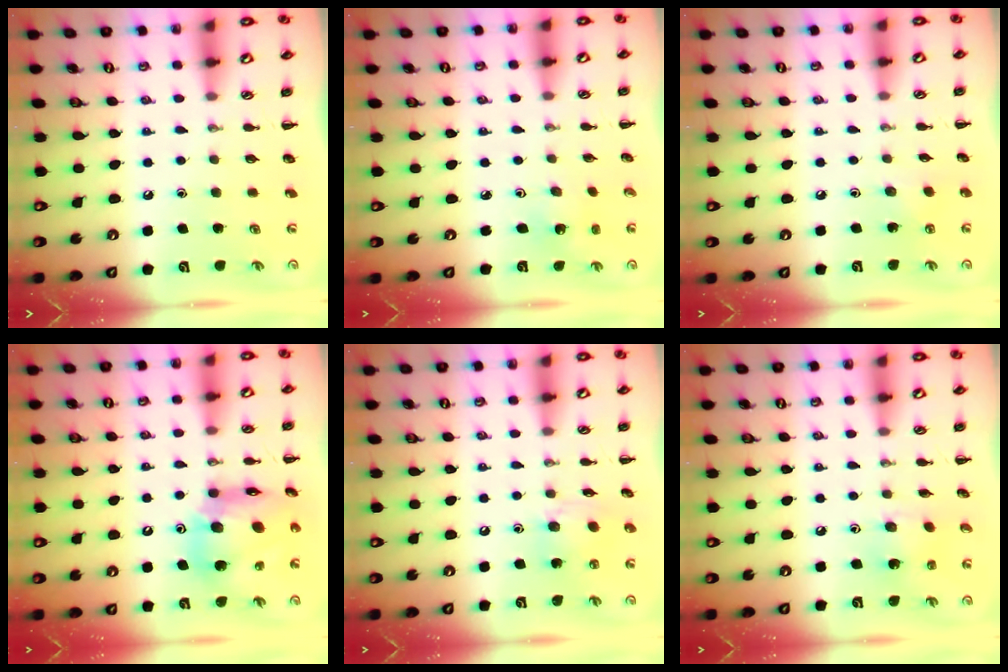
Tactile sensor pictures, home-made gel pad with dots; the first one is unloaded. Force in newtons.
{"total": 2.0, "press": 1.9, "slide": 0.7}
{"total": 2.6, "press": 2.4, "slide": 0.8}
{"total": 16.8, "press": 16.5, "slide": 2.9}
{"total": 8.6, "press": 8.6, "slide": 0.7}
{"total": 2.3, "press": 2.2, "slide": 0.5}